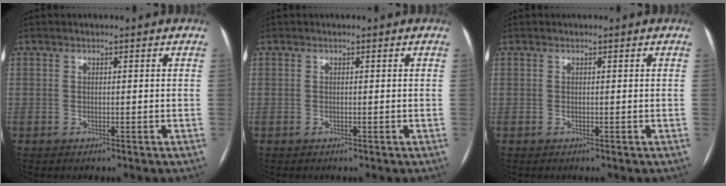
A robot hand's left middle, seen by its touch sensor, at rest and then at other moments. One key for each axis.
{"total": 0.0}
{"total": 0.0}